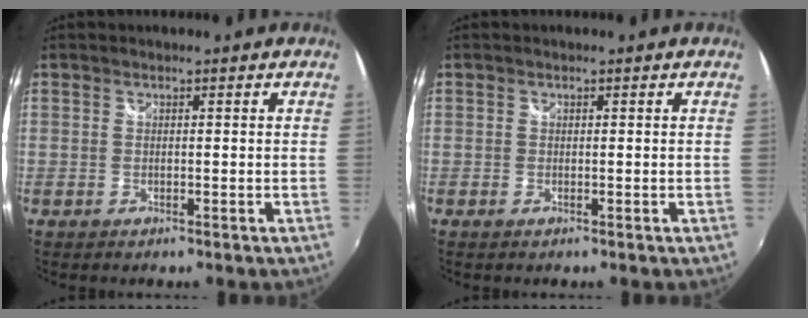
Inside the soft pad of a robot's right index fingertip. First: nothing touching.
{"total": 0.0}